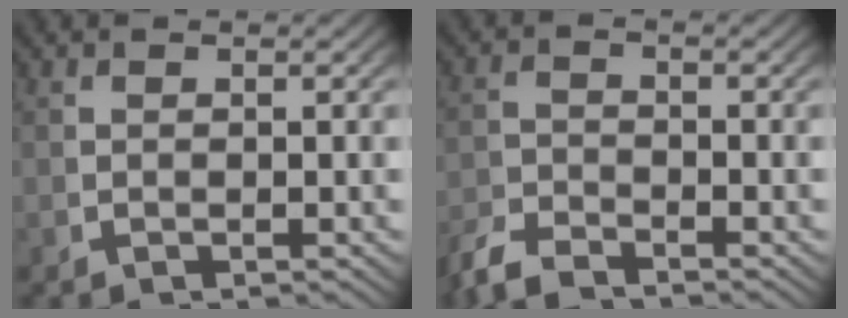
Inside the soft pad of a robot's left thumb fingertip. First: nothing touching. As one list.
[{"total": 3.2, "force": [-3.0, 0.7, 0.8], "torque": [-0.016, -0.010, -0.058]}]